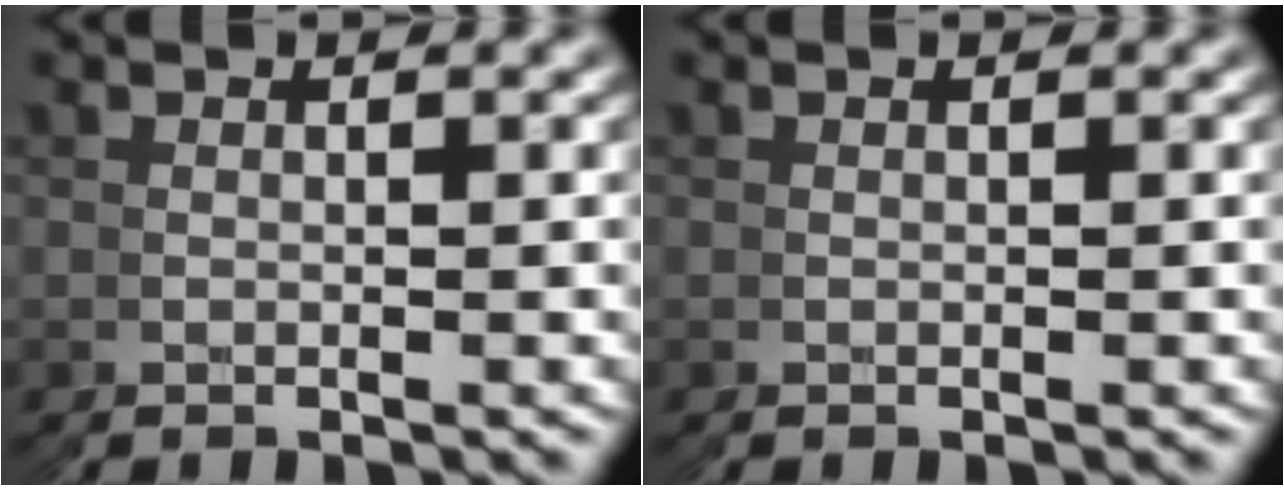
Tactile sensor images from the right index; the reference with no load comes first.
{"total": 0.0}